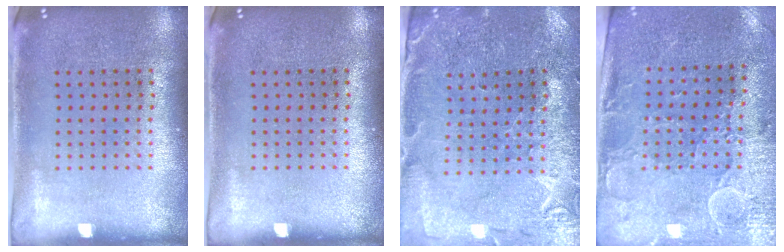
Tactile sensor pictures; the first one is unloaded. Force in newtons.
{"total": 0.0}
{"total": 0.7, "press": 0.7, "slide": 0.3}
{"total": 2.9, "press": 2.6, "slide": 1.3}